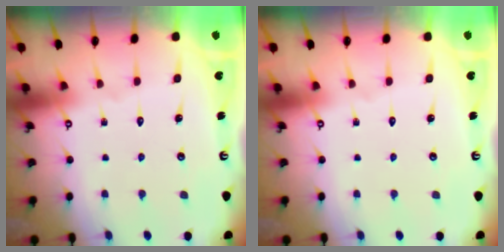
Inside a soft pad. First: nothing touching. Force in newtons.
{"total": 0.0}